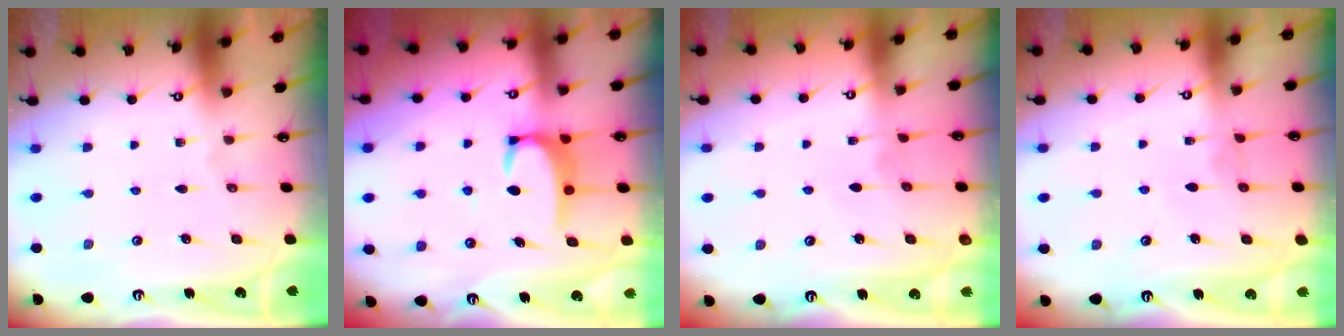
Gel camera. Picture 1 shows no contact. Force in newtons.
{"total": 4.0, "press": 3.9, "slide": 0.5}
{"total": 3.2, "press": 3.2, "slide": 0.1}
{"total": 0.9, "press": 0.8, "slide": 0.3}